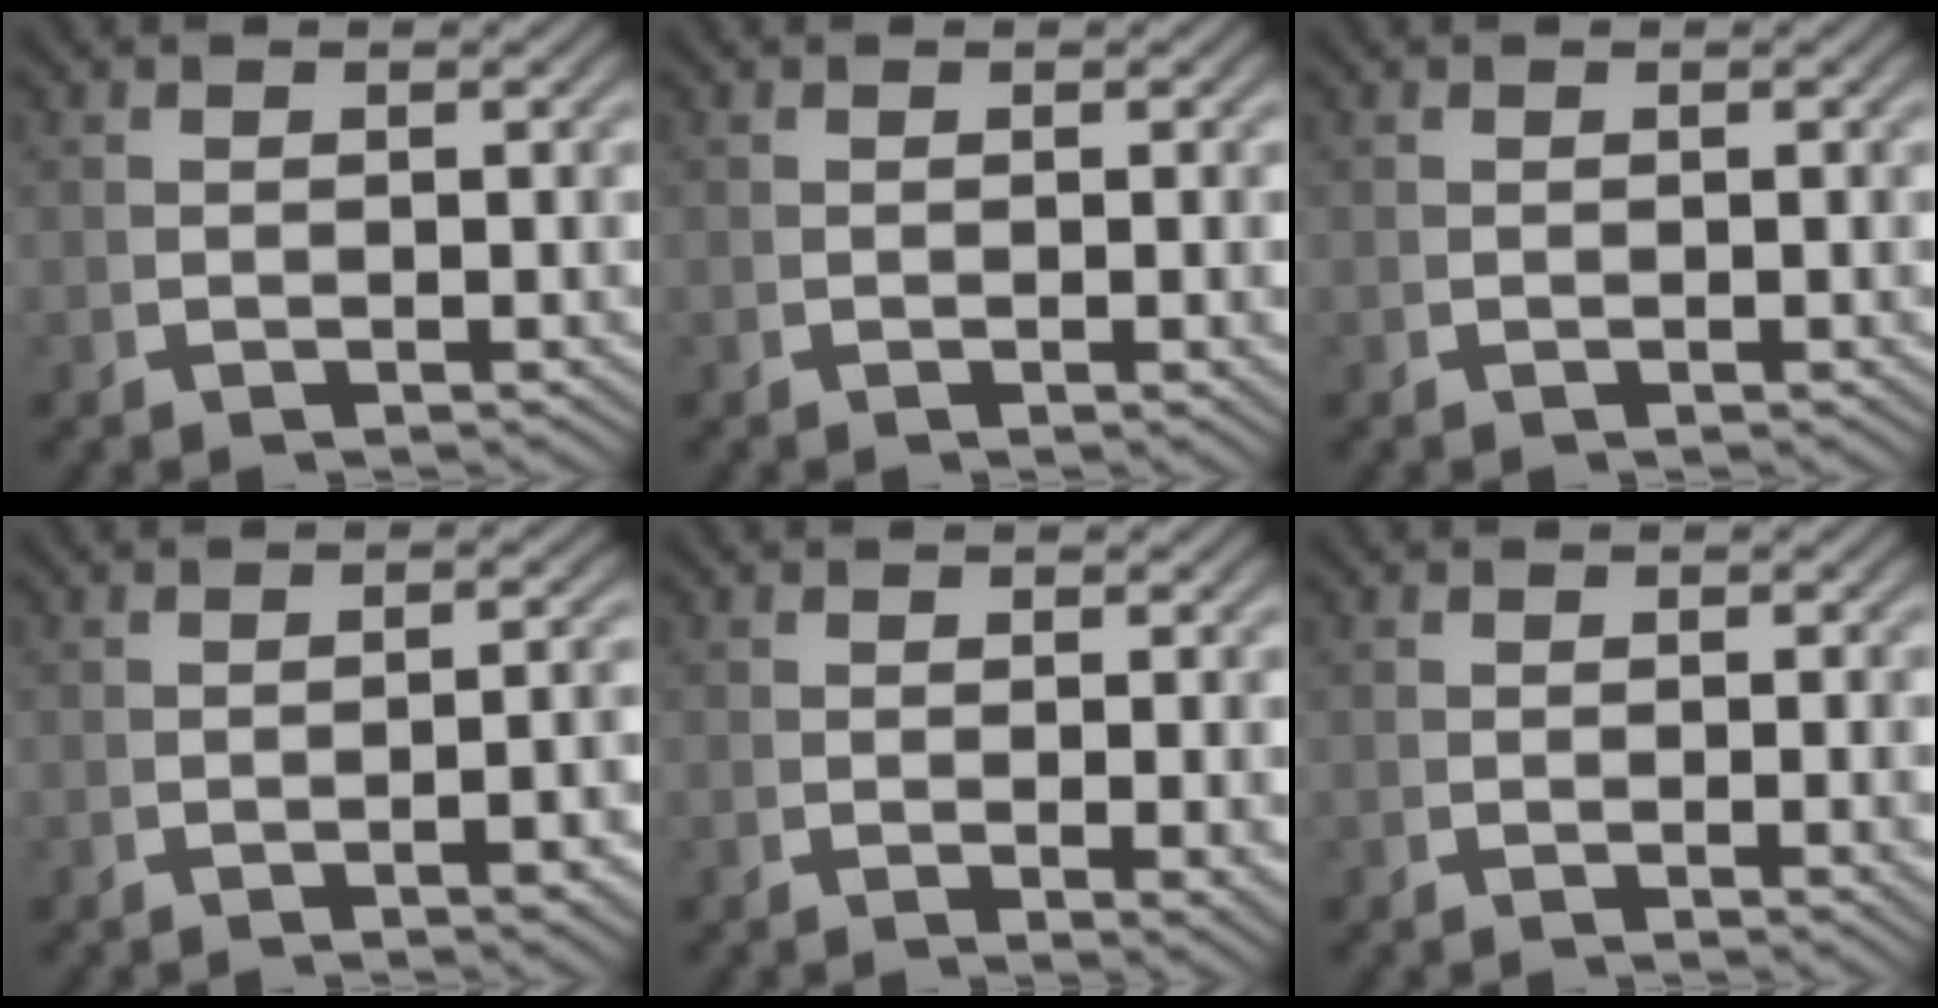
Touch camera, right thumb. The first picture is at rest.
{"total": 0.7, "force": [0.0, 0.1, 0.7], "torque": [-0.012, 0.001, 0.000]}
{"total": 0.0}
{"total": 2.5, "force": [-1.2, 0.5, 2.2], "torque": [-0.027, 0.008, -0.018]}
{"total": 1.6, "force": [0.2, 0.4, 1.5], "torque": [-0.020, -0.005, 0.006]}
{"total": 1.0, "force": [0.0, 0.2, 1.0], "torque": [-0.018, -0.001, 0.001]}